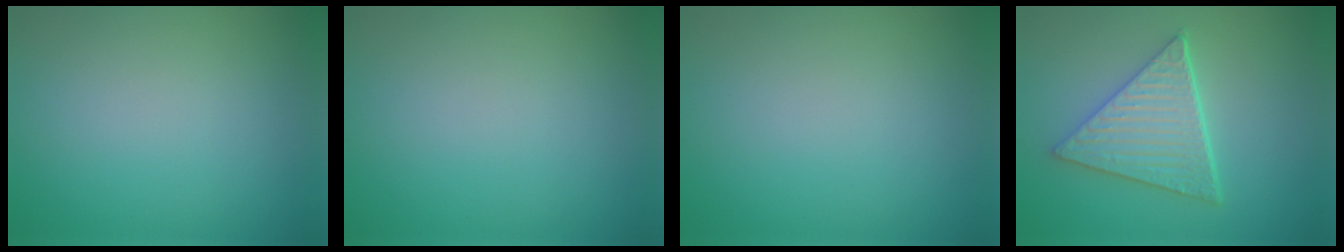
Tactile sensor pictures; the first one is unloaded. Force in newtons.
{"total": 0.0}
{"total": 0.0}
{"total": 5.6, "press": 4.5, "slide": 3.3}